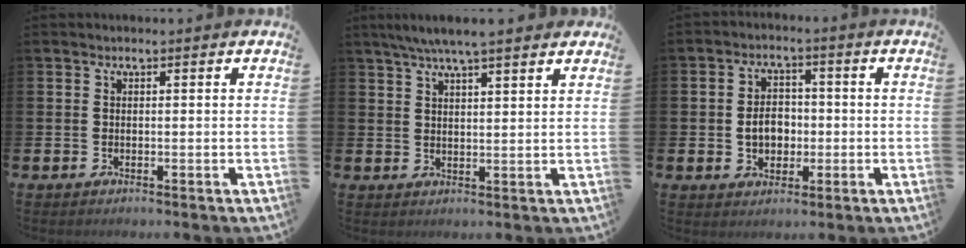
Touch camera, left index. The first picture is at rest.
{"total": 5.9, "force": [5.2, 0.6, 2.6], "torque": [-0.059, -0.010, 0.093]}
{"total": 4.4, "force": [-0.6, 3.4, 2.8], "torque": [-0.036, 0.002, -0.019]}